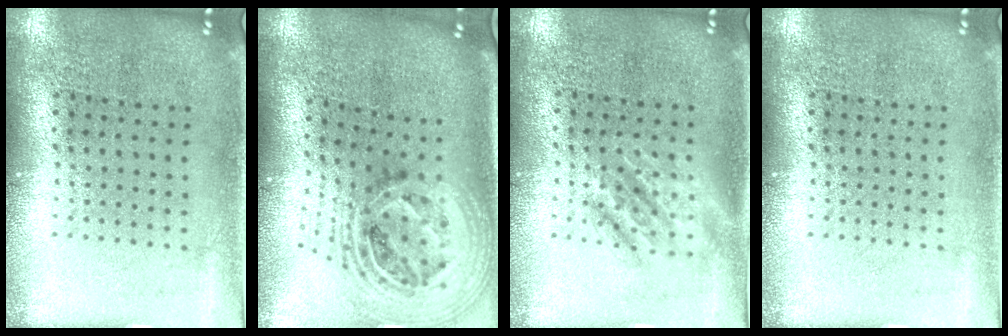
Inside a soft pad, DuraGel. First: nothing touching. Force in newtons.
{"total": 2.7, "press": 1.9, "slide": 1.9}
{"total": 1.2, "press": 1.1, "slide": 0.5}
{"total": 0.0}